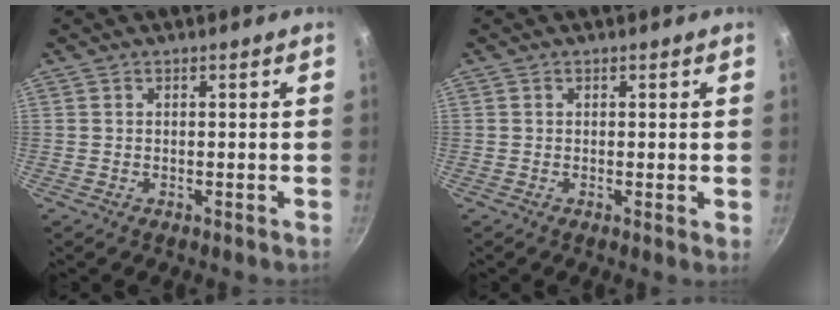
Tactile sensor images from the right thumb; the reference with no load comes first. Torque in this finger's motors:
{"motor_torque": [-0.33, -0.23, -0.19, -0.17, -0.01]}